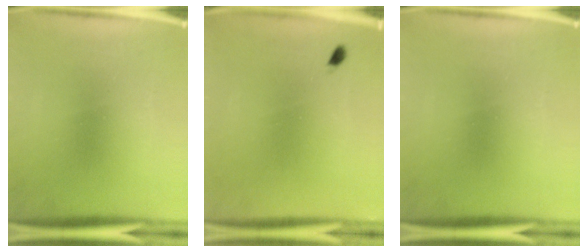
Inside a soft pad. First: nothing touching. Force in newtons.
{"total": 0.7}
{"total": 0.0}